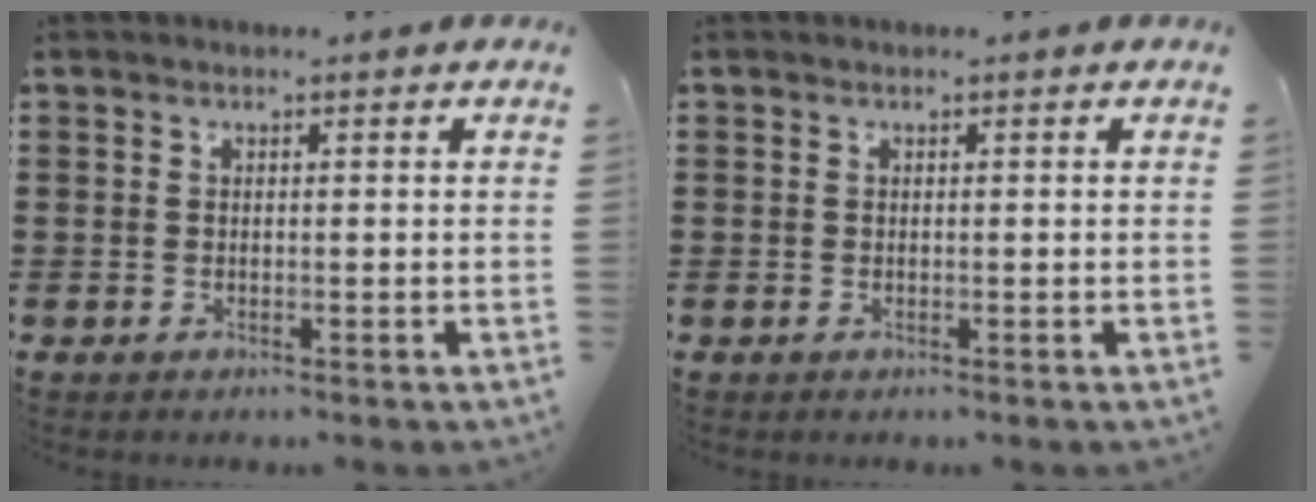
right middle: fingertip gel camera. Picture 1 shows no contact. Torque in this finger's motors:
{"motor_torque": [-0.12, -0.11, -0.01, 0.01]}